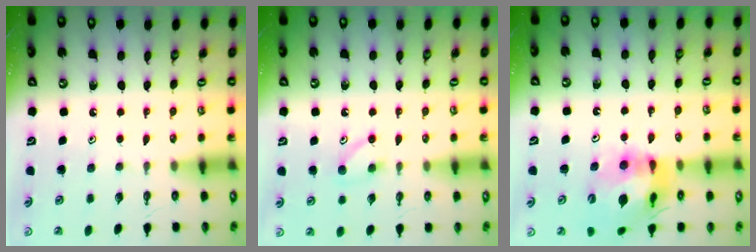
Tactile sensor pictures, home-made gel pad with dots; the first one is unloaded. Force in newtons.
{"total": 5.2, "press": 5.2, "slide": 0.8}
{"total": 15.8, "press": 15.7, "slide": 1.8}